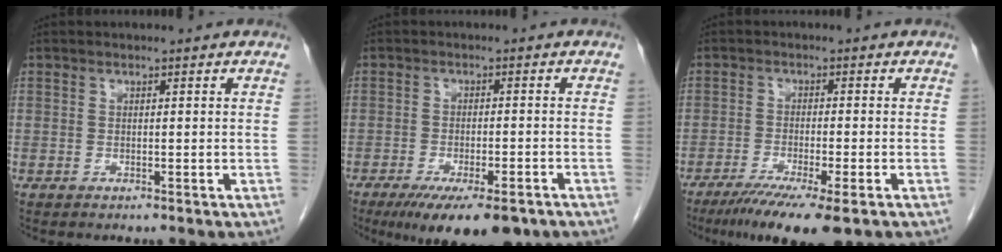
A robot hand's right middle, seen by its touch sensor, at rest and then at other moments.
{"total": 11.9, "force": [-8.4, 3.1, 7.9], "torque": [-0.104, -0.014, -0.123]}
{"total": 10.1, "force": [-6.8, 0.8, 7.5], "torque": [-0.116, -0.024, -0.106]}